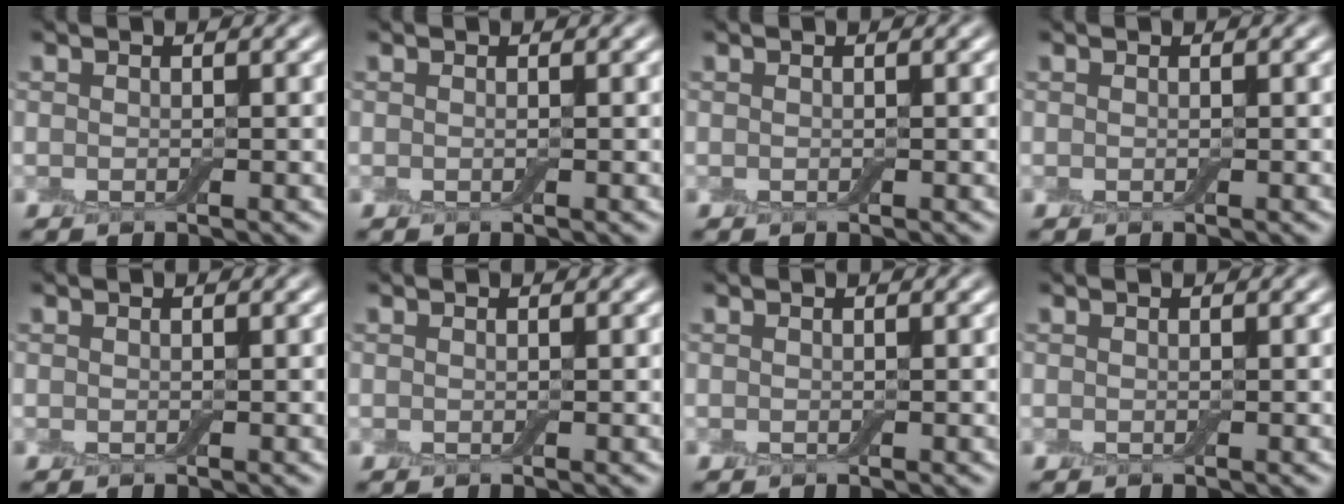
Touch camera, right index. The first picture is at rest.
{"total": 0.0}
{"total": 0.0}
{"total": 0.0}
{"total": 0.0}
{"total": 0.0}
{"total": 0.0}
{"total": 0.0}